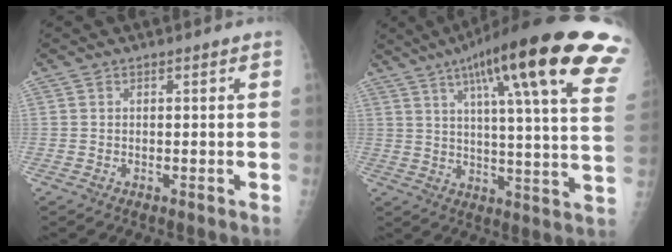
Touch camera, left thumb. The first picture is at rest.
{"total": 29.5, "force": [15.6, 5.1, 24.5], "torque": [-0.300, -0.015, 0.209]}